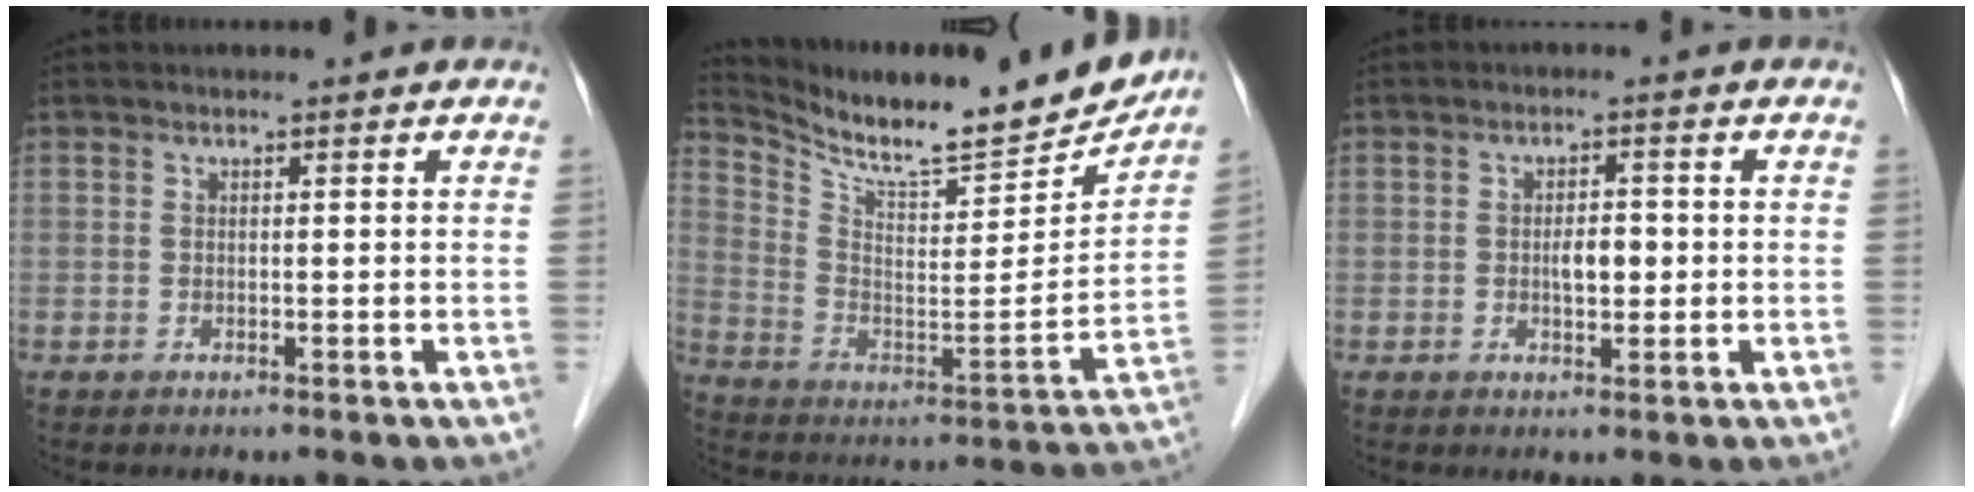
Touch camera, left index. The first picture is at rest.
{"total": 22.2, "force": [19.9, 2.9, 9.3], "torque": [-0.166, -0.047, 0.306]}
{"total": 3.2, "force": [-0.3, 1.4, 2.8], "torque": [-0.046, 0.003, -0.003]}